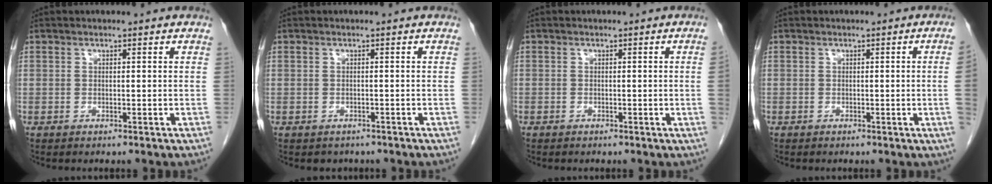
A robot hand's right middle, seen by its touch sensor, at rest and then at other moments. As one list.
[{"total": 1.9, "force": [-1.5, 1.1, 0.1], "torque": [-0.004, 0.002, -0.020]}, {"total": 1.3, "force": [-0.2, -0.7, 1.1], "torque": [-0.006, 0.000, -0.004]}, {"total": 2.1, "force": [-0.2, -1.0, 1.9], "torque": [-0.019, -0.002, -0.001]}]